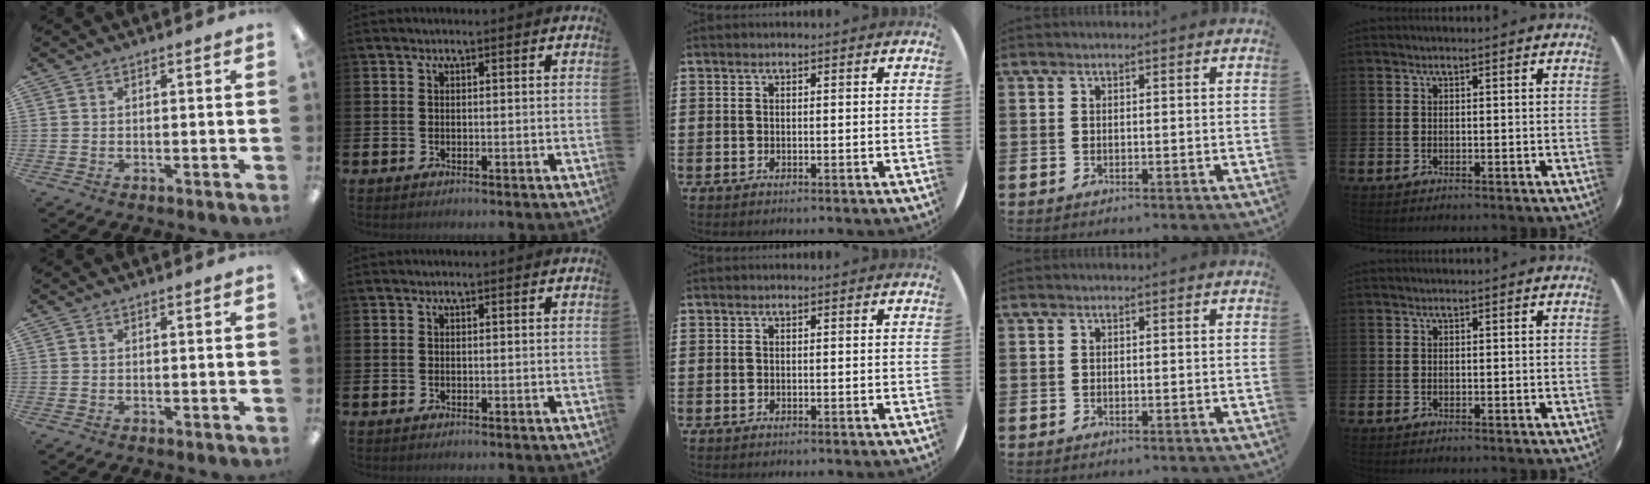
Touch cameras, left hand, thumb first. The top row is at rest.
{}